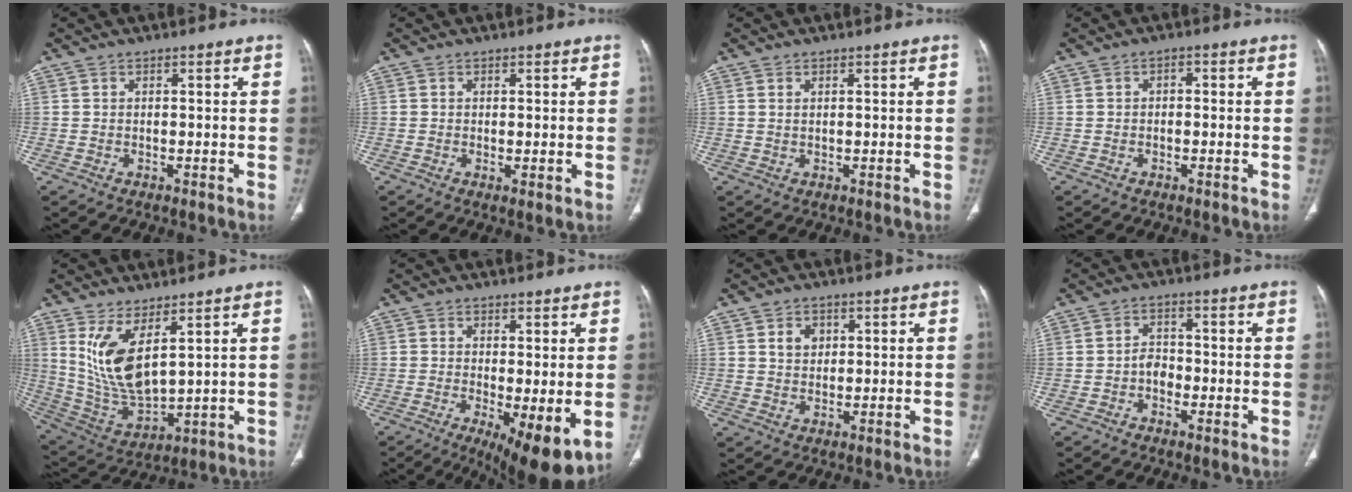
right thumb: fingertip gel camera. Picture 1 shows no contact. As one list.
[{"total": 1.1, "force": [0.0, 0.3, 1.1], "torque": [-0.025, -0.008, 0.001]}, {"total": 0.7, "force": [0.4, 0.3, 0.5], "torque": [-0.014, 0.002, 0.009]}, {"total": 1.4, "force": [-0.1, 1.0, 0.9], "torque": [-0.009, 0.007, -0.005]}, {"total": 12.0, "force": [5.1, 4.6, 9.9], "torque": [-0.193, -0.044, 0.122]}, {"total": 10.5, "force": [-2.3, 3.2, 9.8], "torque": [-0.149, -0.026, -0.027]}, {"total": 3.3, "force": [1.2, 2.6, 1.6], "torque": [-0.011, -0.005, 0.022]}, {"total": 3.2, "force": [-1.1, 2.2, 2.1], "torque": [-0.021, 0.011, -0.027]}]